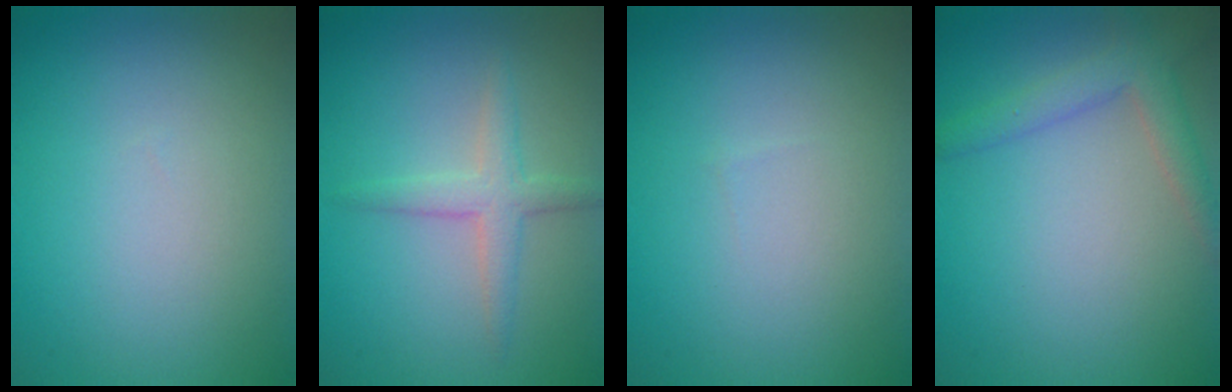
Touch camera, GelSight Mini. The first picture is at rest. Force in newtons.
{"total": 2.4, "press": 2.4, "slide": 0.2}
{"total": 0.0}
{"total": 2.9, "press": 2.9, "slide": 0.2}